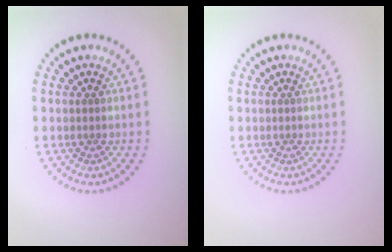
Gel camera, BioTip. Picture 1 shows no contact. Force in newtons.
{"total": 0.0}